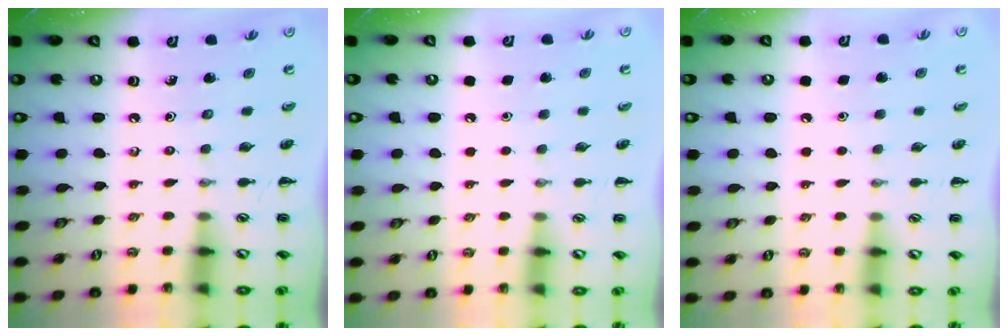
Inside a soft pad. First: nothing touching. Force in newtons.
{"total": 1.8, "press": 1.8, "slide": 0.1}
{"total": 1.7, "press": 1.6, "slide": 0.1}